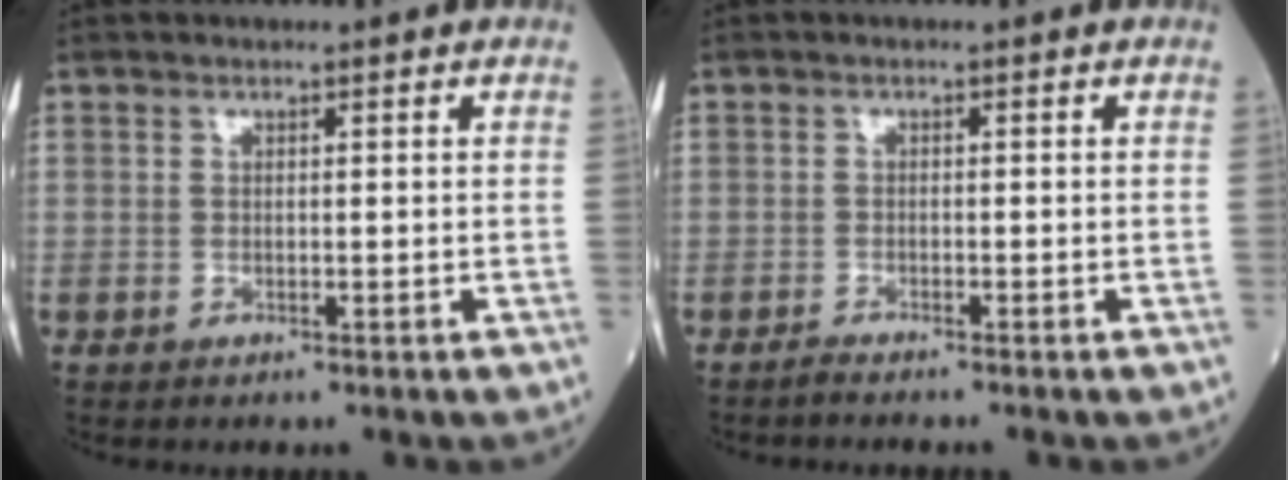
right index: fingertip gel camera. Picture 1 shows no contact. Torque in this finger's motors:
{"motor_torque": [-0.06, -0.05, 0.00, 0.00]}